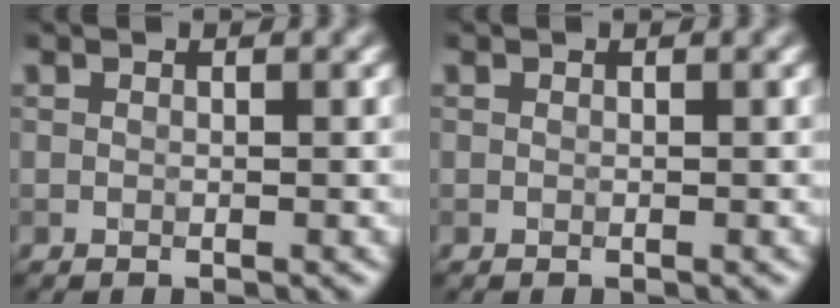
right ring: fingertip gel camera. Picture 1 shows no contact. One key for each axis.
{"total": 0.0}